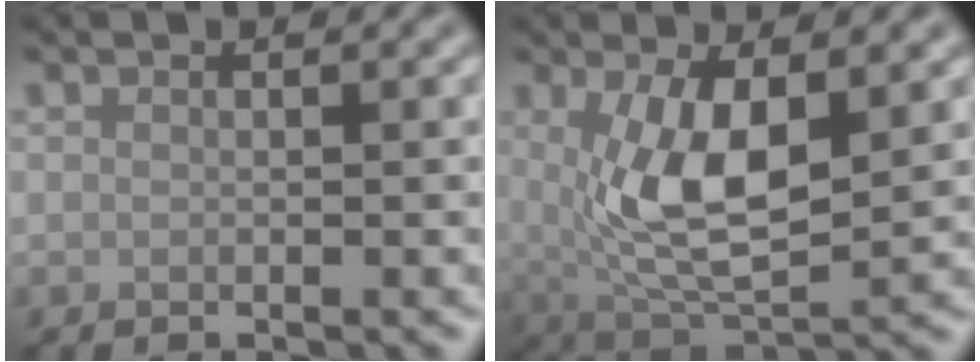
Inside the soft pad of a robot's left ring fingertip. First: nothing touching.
{"total": 7.4, "force": [1.0, 3.1, 6.6], "torque": [-0.134, -0.015, 0.025]}